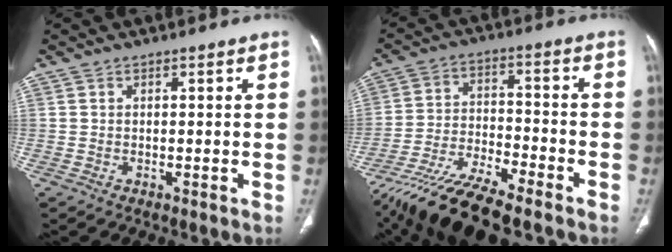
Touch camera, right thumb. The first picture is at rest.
{"total": 15.4, "force": [-12.4, 3.1, 8.5], "torque": [-0.167, 0.035, -0.224]}